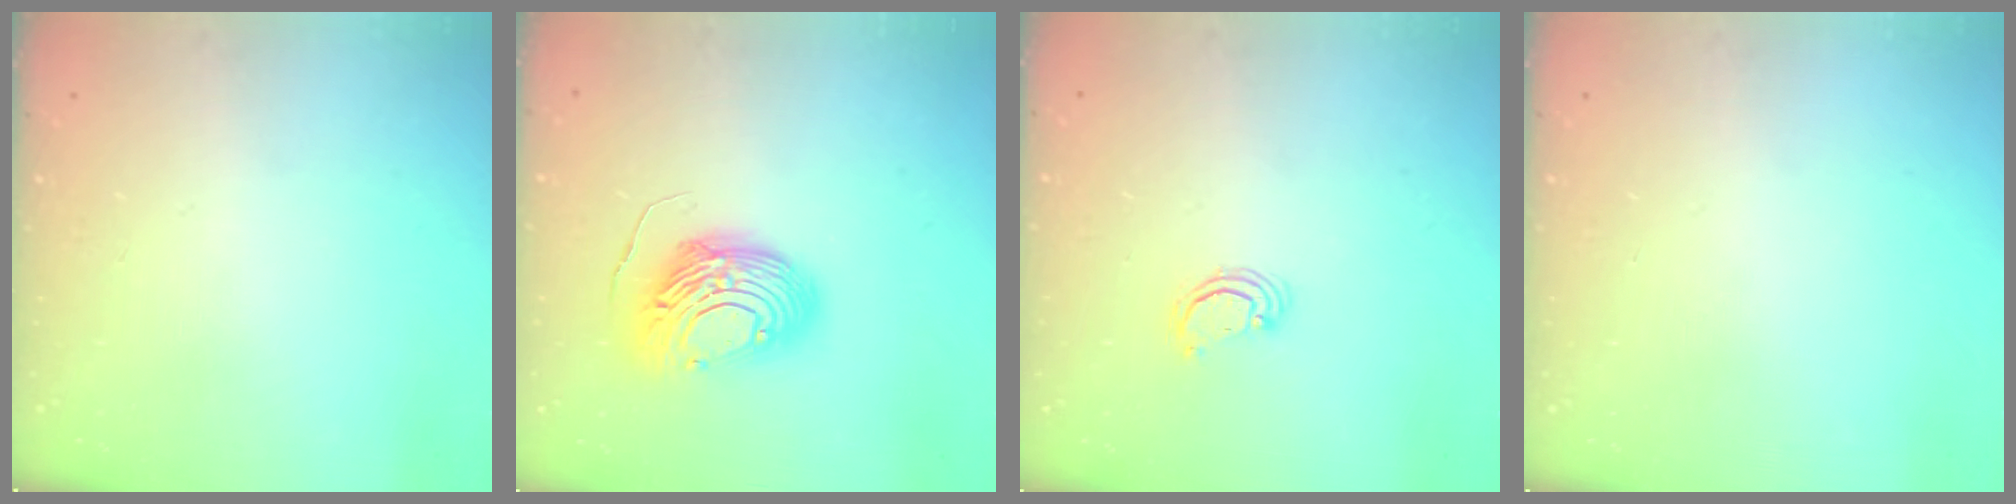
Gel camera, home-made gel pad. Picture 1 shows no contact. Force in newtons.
{"total": 14.0, "press": 14.0, "slide": 1.1}
{"total": 2.4, "press": 2.4, "slide": 0.3}
{"total": 0.0}